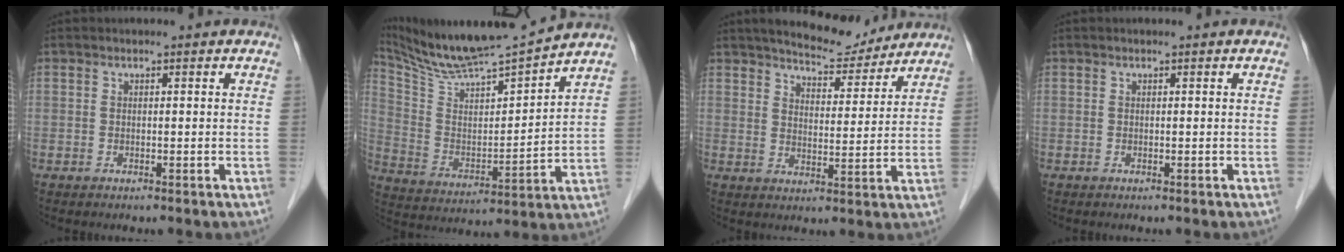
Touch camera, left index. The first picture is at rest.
{"total": 14.0, "force": [13.1, -1.1, 4.7], "torque": [-0.098, -0.010, 0.242]}
{"total": 8.4, "force": [7.8, 2.0, 2.5], "torque": [-0.038, -0.005, 0.117]}
{"total": 0.0}